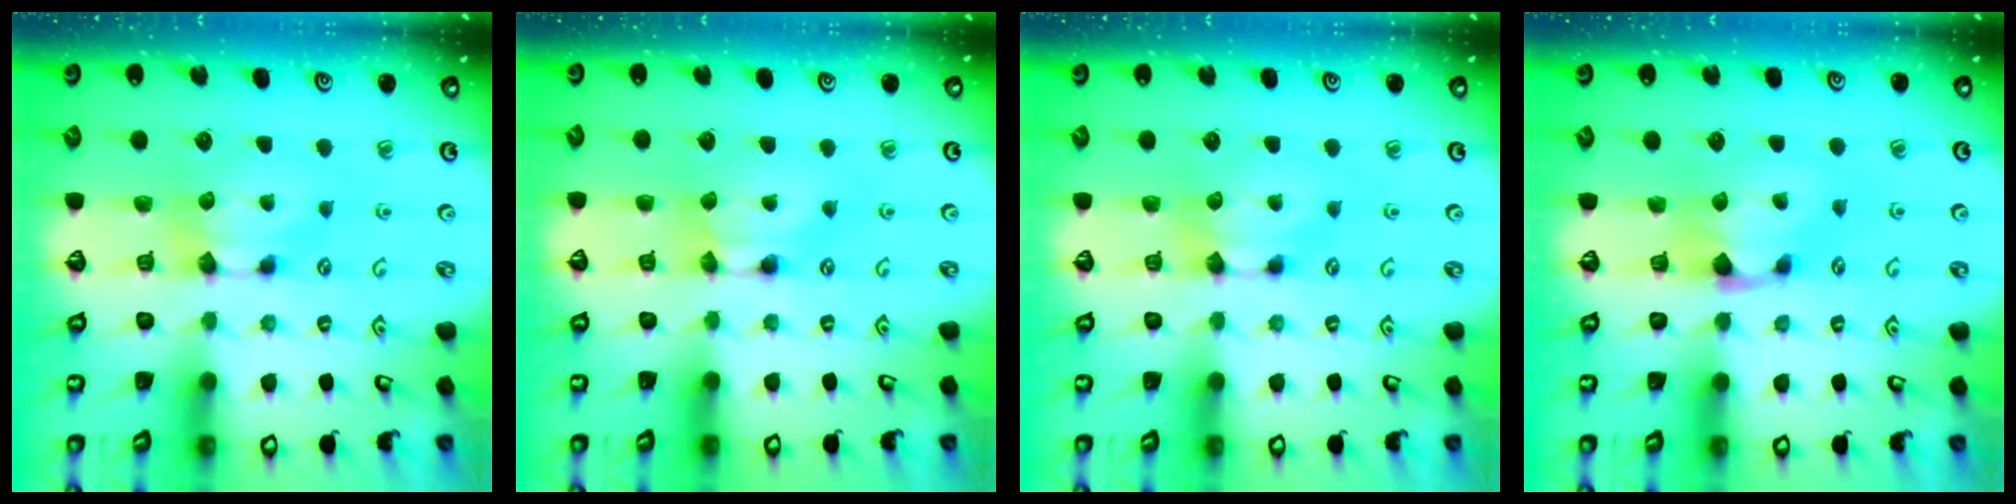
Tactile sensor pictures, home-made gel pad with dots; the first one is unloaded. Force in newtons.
{"total": 1.7, "press": 1.7, "slide": 0.1}
{"total": 0.0}
{"total": 1.1, "press": 0.1, "slide": 1.1}